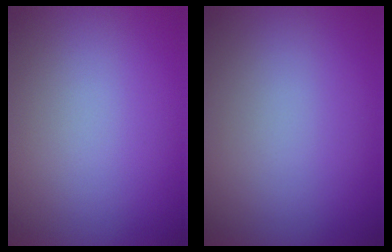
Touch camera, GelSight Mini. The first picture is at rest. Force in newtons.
{"total": 0.0}